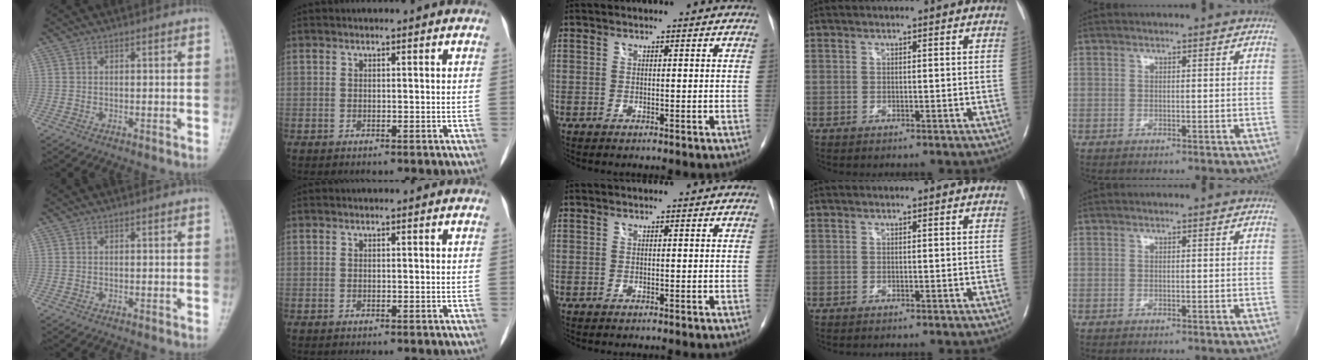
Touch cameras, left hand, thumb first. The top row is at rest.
{}